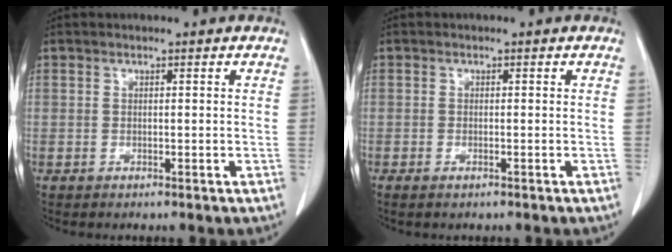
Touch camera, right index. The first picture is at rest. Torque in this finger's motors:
{"motor_torque": [-0.05, 0.03, 0.12, 0.03]}